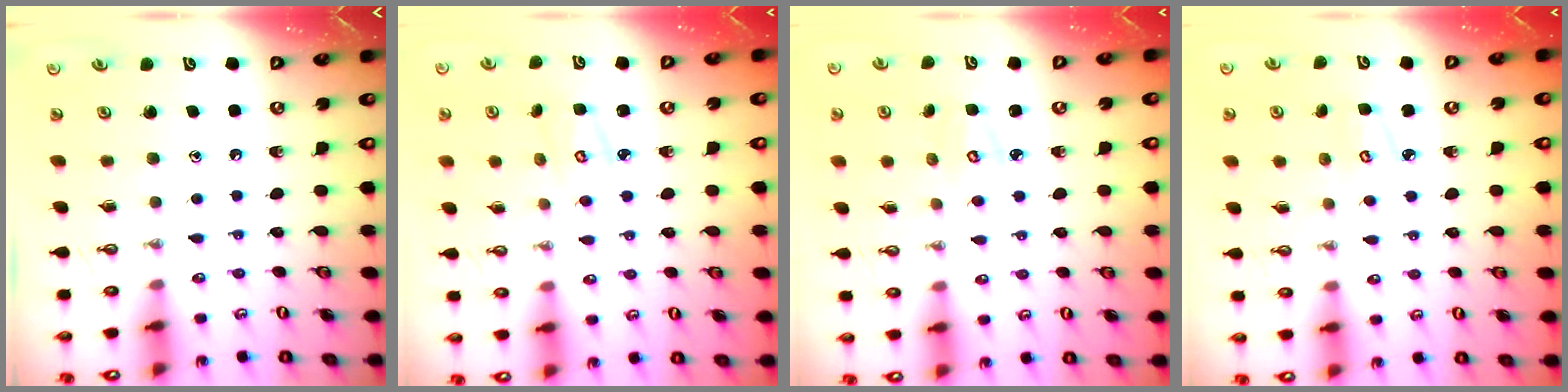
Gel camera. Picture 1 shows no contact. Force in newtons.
{"total": 3.4, "press": 3.4, "slide": 0.2}
{"total": 3.3, "press": 3.3, "slide": 0.2}
{"total": 4.7, "press": 4.7, "slide": 0.4}